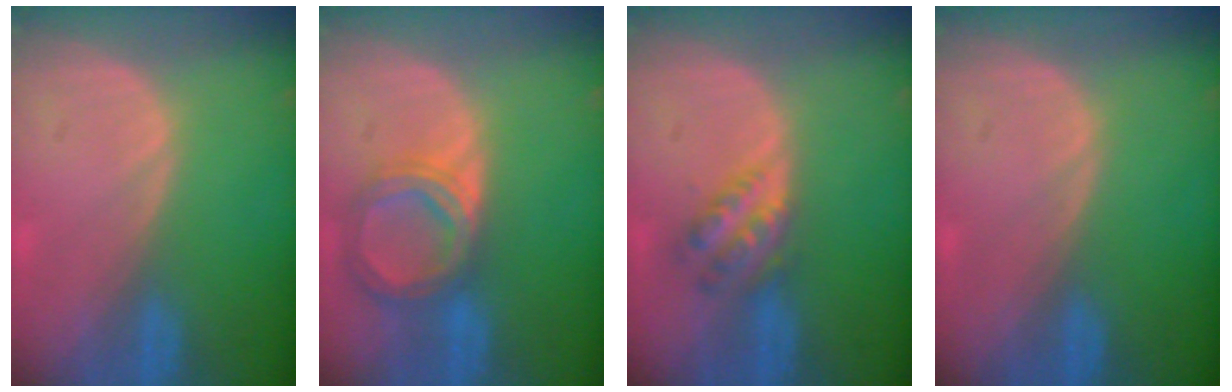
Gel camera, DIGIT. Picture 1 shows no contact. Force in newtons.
{"total": 6.6, "press": 6.1, "slide": 2.5}
{"total": 4.8, "press": 4.3, "slide": 2.0}
{"total": 0.0}